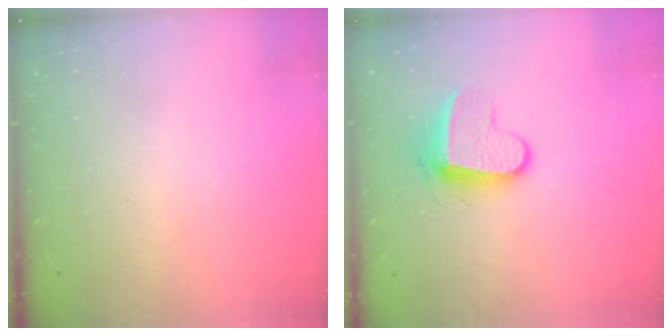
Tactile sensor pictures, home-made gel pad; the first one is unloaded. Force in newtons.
{"total": 9.4, "press": 9.4, "slide": 0.5}